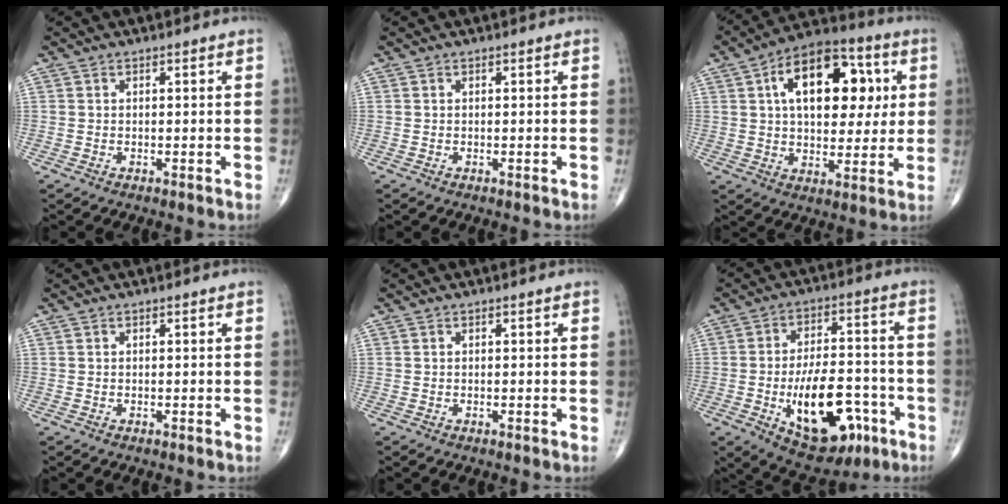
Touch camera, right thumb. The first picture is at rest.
{"total": 0.0}
{"total": 19.8, "force": [5.1, 11.3, 15.4], "torque": [-0.197, 0.011, 0.074]}
{"total": 0.0}
{"total": 0.0}
{"total": 18.6, "force": [-6.6, 9.5, 14.6], "torque": [-0.198, 0.033, -0.087]}